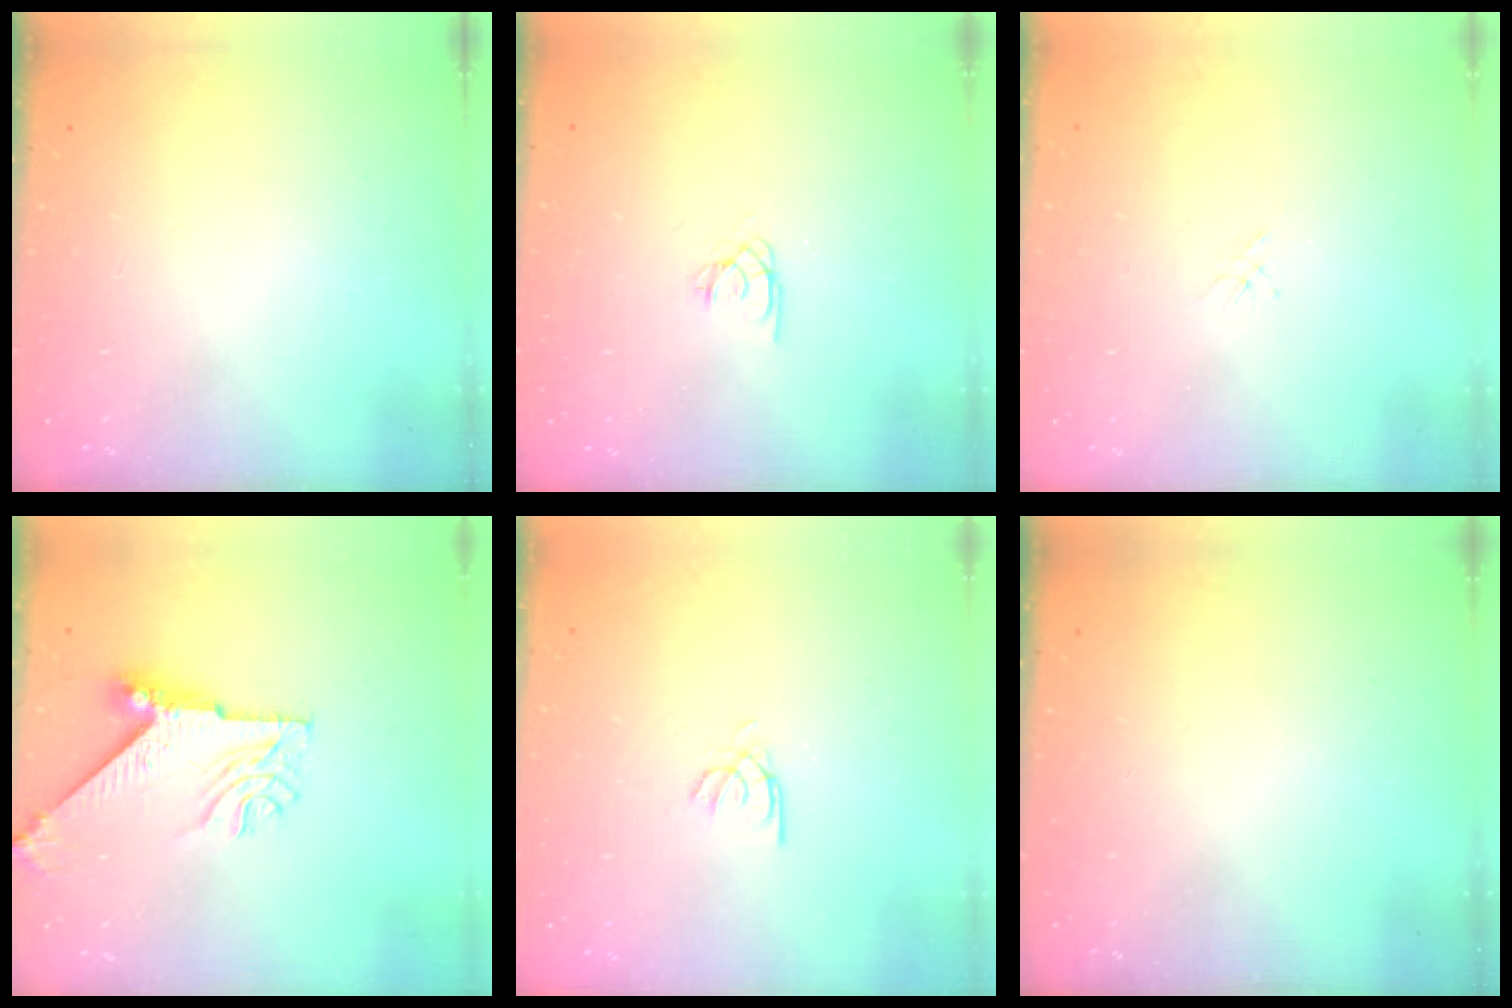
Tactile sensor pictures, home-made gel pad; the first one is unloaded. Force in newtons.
{"total": 1.9, "press": 1.9, "slide": 0.2}
{"total": 1.3, "press": 1.2, "slide": 0.3}
{"total": 10.3, "press": 10.2, "slide": 1.3}
{"total": 2.5, "press": 2.4, "slide": 0.3}
{"total": 0.0}